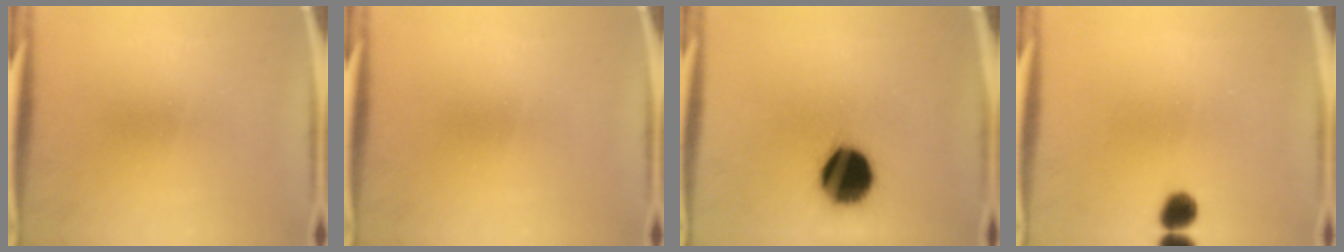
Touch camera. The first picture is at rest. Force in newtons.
{"total": 0.0}
{"total": 17.8}
{"total": 3.7}